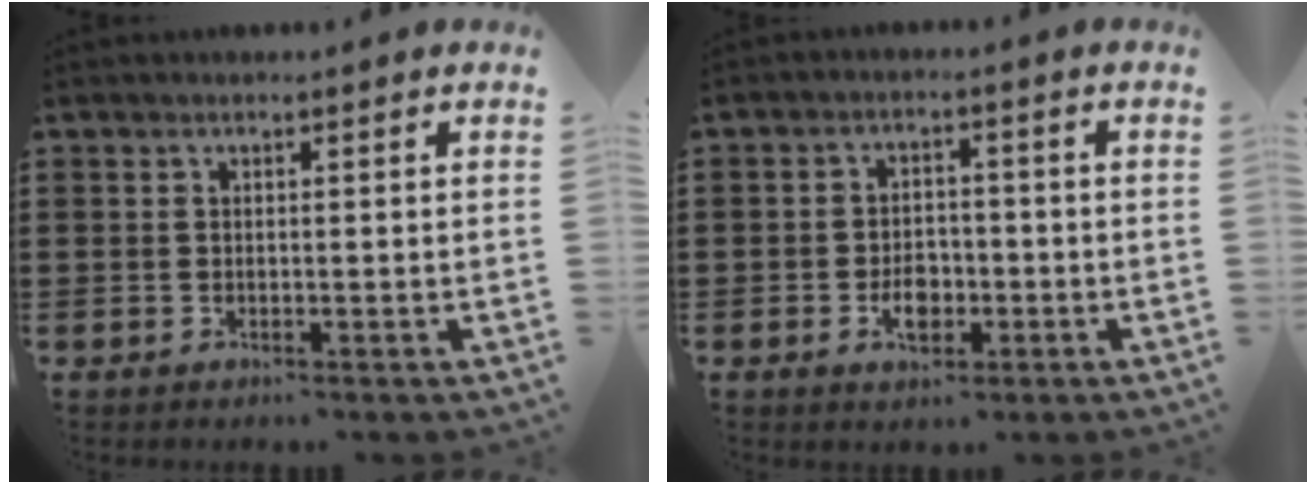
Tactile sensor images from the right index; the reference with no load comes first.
{"total": 4.1, "force": [-1.4, 2.5, 3.0], "torque": [-0.047, -0.002, -0.025]}